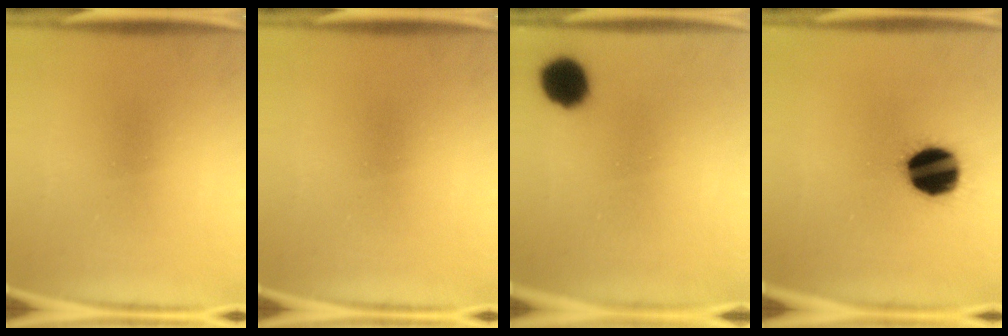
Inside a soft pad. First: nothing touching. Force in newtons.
{"total": 0.0}
{"total": 8.1}
{"total": 17.1}